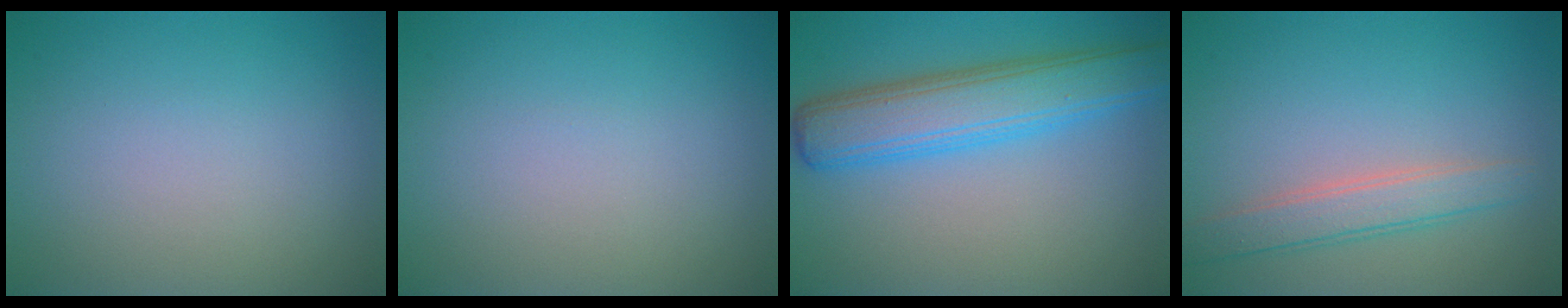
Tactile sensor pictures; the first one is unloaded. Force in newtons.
{"total": 0.0}
{"total": 5.5, "press": 5.4, "slide": 0.3}
{"total": 3.0, "press": 3.0, "slide": 0.2}